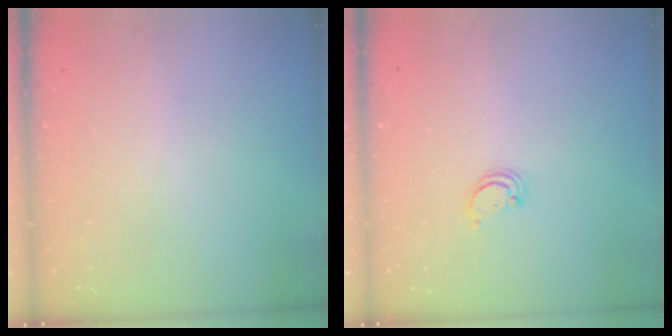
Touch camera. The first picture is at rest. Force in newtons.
{"total": 2.4, "press": 2.4, "slide": 0.2}